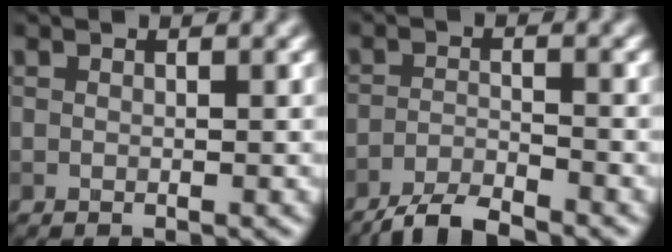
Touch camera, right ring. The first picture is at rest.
{"total": 3.8, "force": [-3.5, 0.2, 1.5], "torque": [-0.035, 0.002, -0.070]}